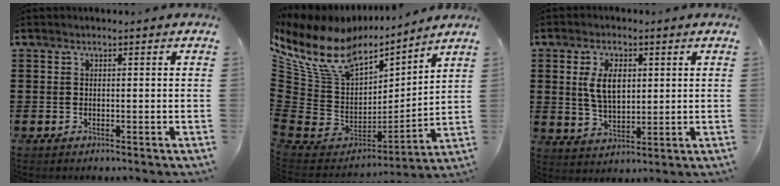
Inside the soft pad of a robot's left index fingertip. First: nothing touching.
{"total": 12.5, "force": [7.8, 7.5, 6.3], "torque": [-0.176, -0.049, 0.138]}
{"total": 6.4, "force": [1.6, 3.5, 5.1], "torque": [-0.108, 0.006, 0.023]}